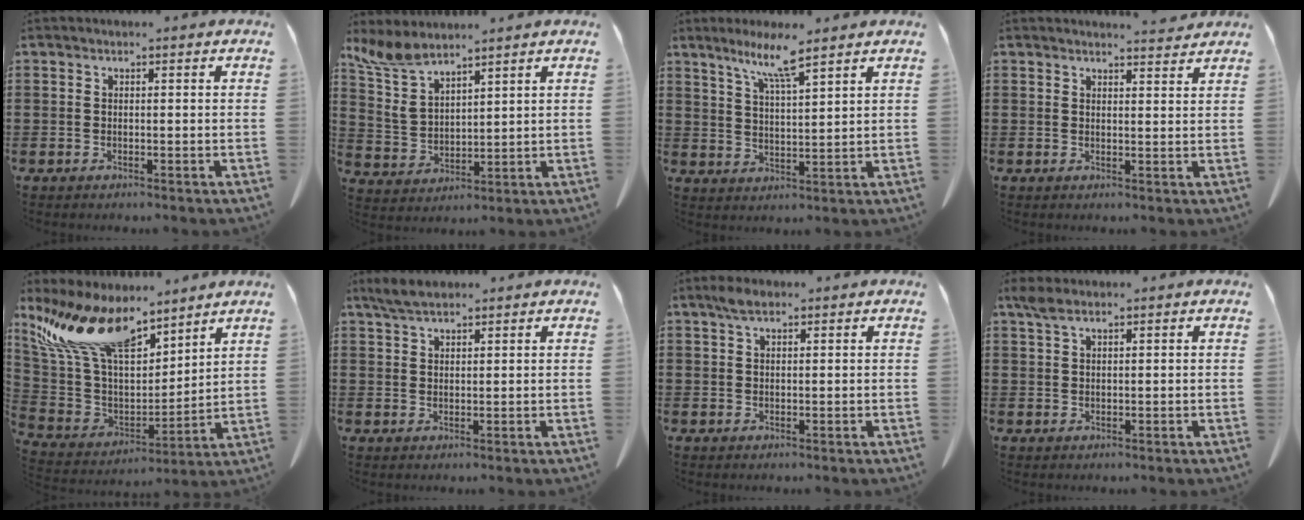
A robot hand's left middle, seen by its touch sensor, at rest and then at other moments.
{"total": 7.0, "force": [5.0, 3.0, 3.8], "torque": [-0.101, -0.016, 0.093]}
{"total": 6.8, "force": [5.1, 0.1, 4.6], "torque": [-0.104, -0.013, 0.088]}
{"total": 2.7, "force": [2.7, 0.1, 0.6], "torque": [-0.010, -0.010, 0.049]}
{"total": 14.9, "force": [10.9, 5.6, 8.5], "torque": [-0.225, -0.061, 0.193]}
{"total": 3.3, "force": [2.6, 0.9, 1.8], "torque": [-0.041, 0.000, 0.051]}
{"total": 2.3, "force": [1.4, 0.9, 1.6], "torque": [-0.037, 0.003, 0.025]}
{"total": 2.2, "force": [1.5, 0.8, 1.4], "torque": [-0.034, 0.002, 0.027]}